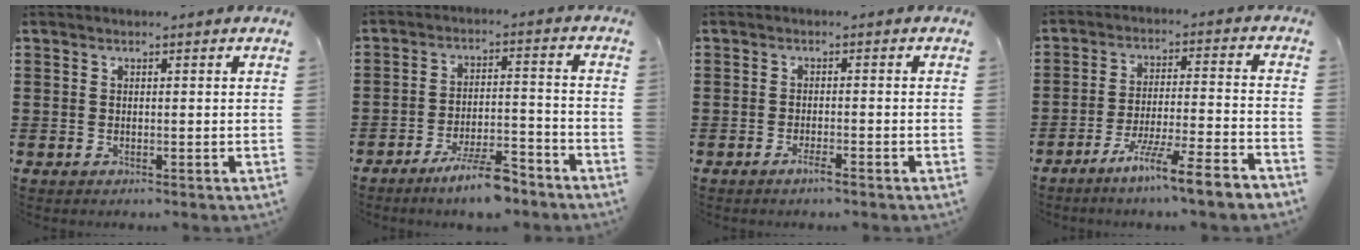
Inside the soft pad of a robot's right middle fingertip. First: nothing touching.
{"total": 7.3, "force": [-5.8, 1.2, 4.3], "torque": [-0.077, 0.004, -0.105]}
{"total": 1.8, "force": [-1.2, 0.2, 1.3], "torque": [-0.021, -0.001, -0.022]}
{"total": 7.9, "force": [-6.5, -0.6, 4.5], "torque": [-0.084, -0.010, -0.123]}